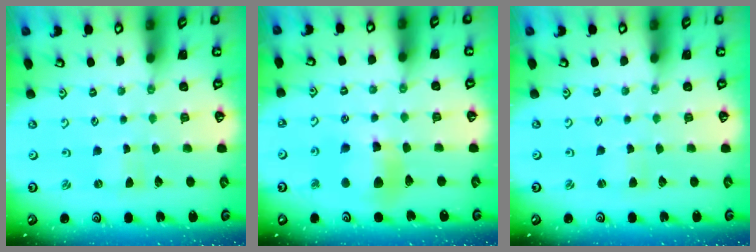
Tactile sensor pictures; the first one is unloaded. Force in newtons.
{"total": 9.8, "press": 9.7, "slide": 1.2}
{"total": 2.4, "press": 2.4, "slide": 0.5}